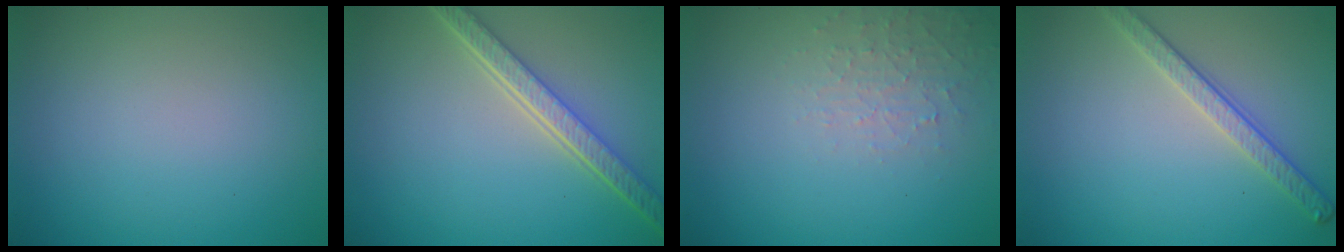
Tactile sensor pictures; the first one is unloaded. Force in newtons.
{"total": 5.0, "press": 3.7, "slide": 3.3}
{"total": 2.1, "press": 2.0, "slide": 0.5}
{"total": 2.8, "press": 2.7, "slide": 0.8}